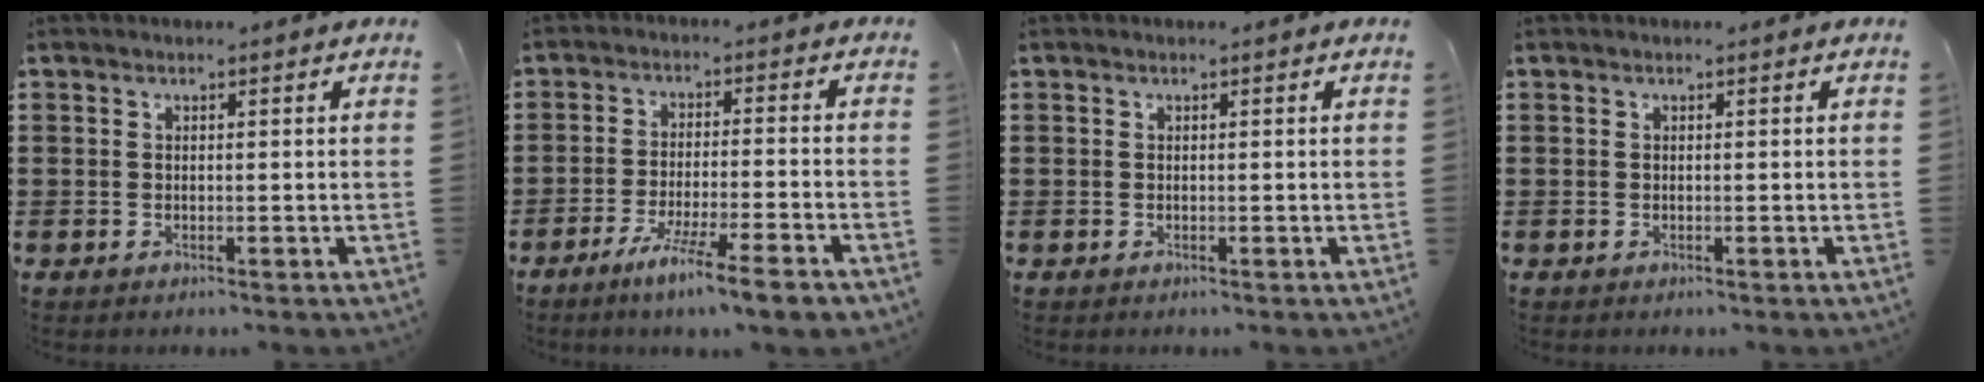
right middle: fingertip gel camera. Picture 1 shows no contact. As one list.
[{"total": 6.8, "force": [-5.4, -0.2, 4.1], "torque": [-0.074, -0.011, -0.099]}, {"total": 0.0}, {"total": 0.0}]